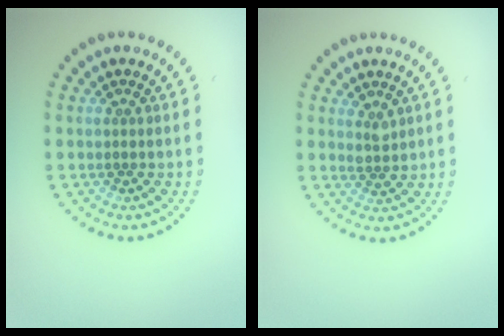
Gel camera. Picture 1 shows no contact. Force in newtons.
{"total": 1.3, "press": 1.2, "slide": 0.6}